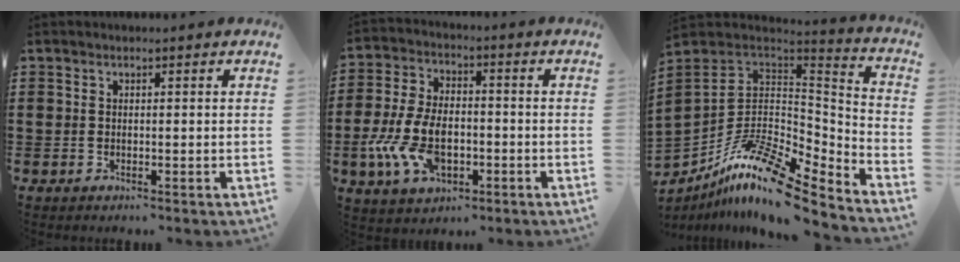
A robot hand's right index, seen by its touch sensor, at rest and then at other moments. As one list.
[{"total": 10.4, "force": [-2.8, 5.9, 8.2], "torque": [-0.198, -0.008, -0.053]}, {"total": 13.8, "force": [-8.8, 4.6, 9.6], "torque": [-0.196, 0.020, -0.166]}]